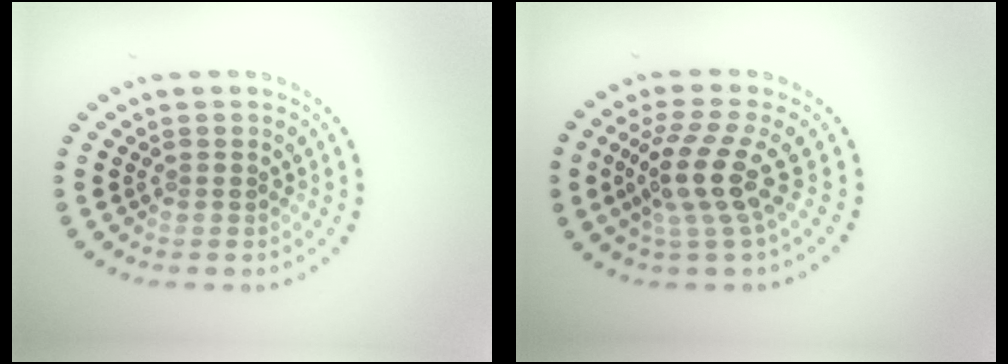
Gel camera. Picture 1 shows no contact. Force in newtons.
{"total": 4.3, "press": 3.1, "slide": 3.0}